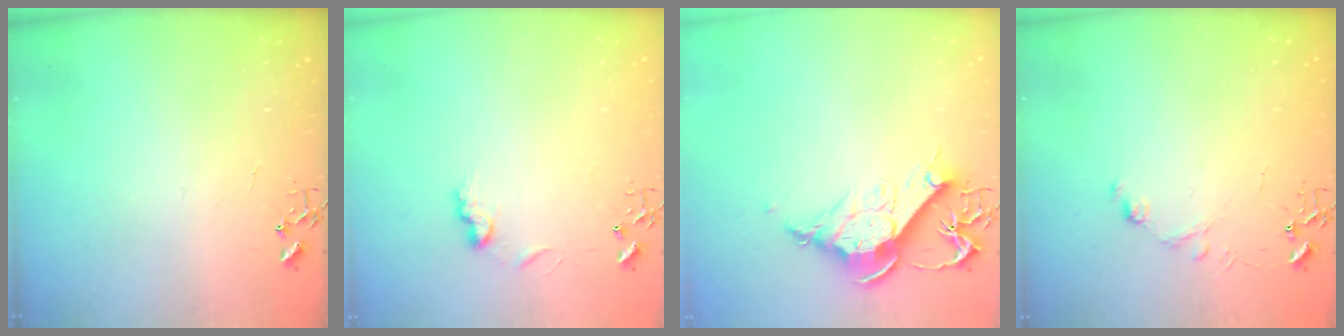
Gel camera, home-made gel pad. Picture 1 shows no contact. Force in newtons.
{"total": 7.6, "press": 7.6, "slide": 0.7}
{"total": 12.9, "press": 12.8, "slide": 1.5}
{"total": 7.3, "press": 7.3, "slide": 0.8}